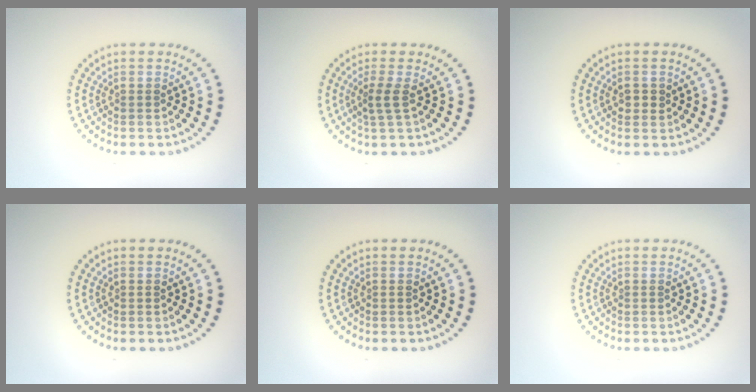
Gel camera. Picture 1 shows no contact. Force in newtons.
{"total": 1.9, "press": 1.3, "slide": 1.3}
{"total": 1.0, "press": 1.0, "slide": 0.2}
{"total": 0.0}
{"total": 0.0}
{"total": 0.0}